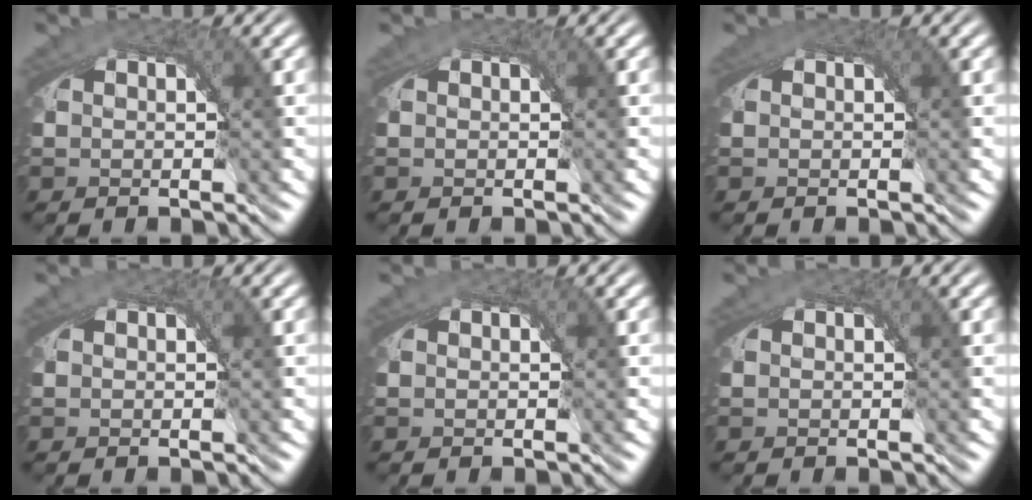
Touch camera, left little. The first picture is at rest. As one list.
[{"total": 0.0}, {"total": 0.5, "force": [0.2, 0.2, 0.5], "torque": [-0.004, 0.000, 0.004]}, {"total": 0.0}, {"total": 0.0}, {"total": 0.0}]